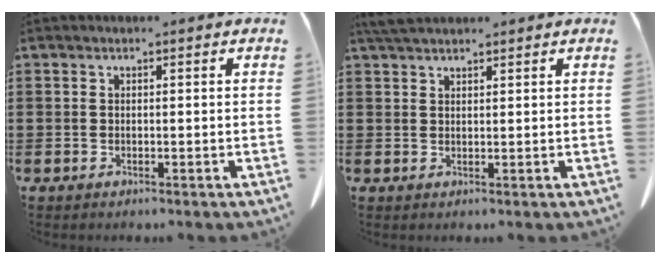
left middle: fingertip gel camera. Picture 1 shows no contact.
{"total": 2.8, "force": [2.5, 0.4, 1.2], "torque": [-0.031, 0.000, 0.048]}